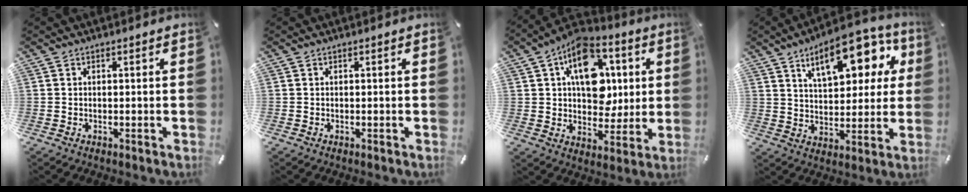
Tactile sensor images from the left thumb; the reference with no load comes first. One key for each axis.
{"total": 0.0}
{"total": 16.0, "fx": 4.5, "fy": 11.5, "fz": 10.1, "tx": -0.151, "ty": -0.017, "tz": 0.083}
{"total": 18.0, "fx": 8.7, "fy": 9.4, "fz": 12.7, "tx": -0.181, "ty": -0.028, "tz": 0.142}